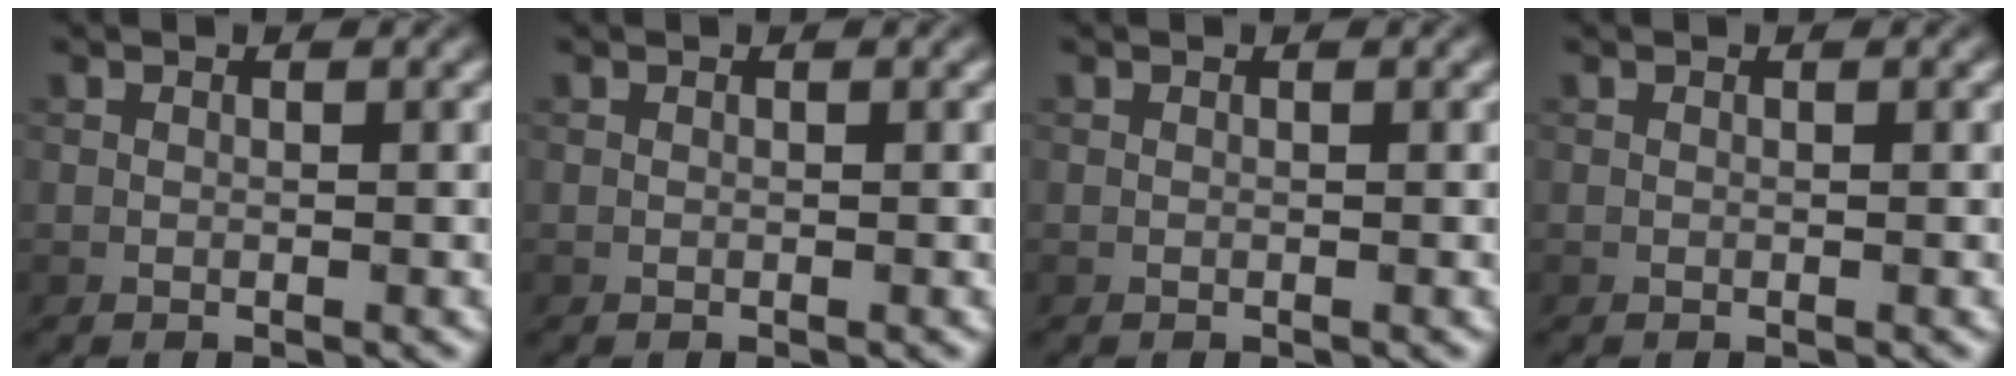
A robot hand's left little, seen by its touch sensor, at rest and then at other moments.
{"total": 0.0}
{"total": 0.0}
{"total": 0.0}